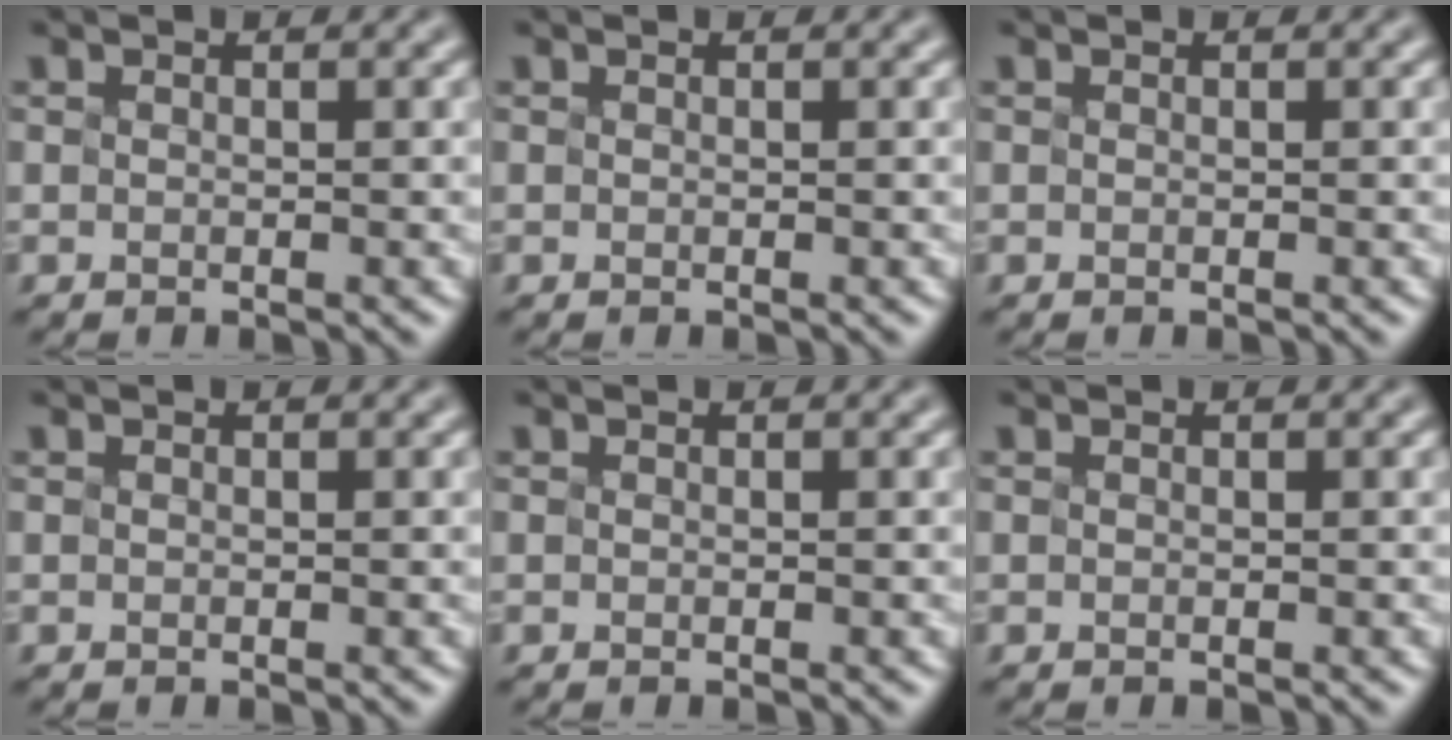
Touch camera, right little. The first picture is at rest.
{"total": 0.0}
{"total": 0.0}
{"total": 0.0}
{"total": 0.0}
{"total": 0.0}